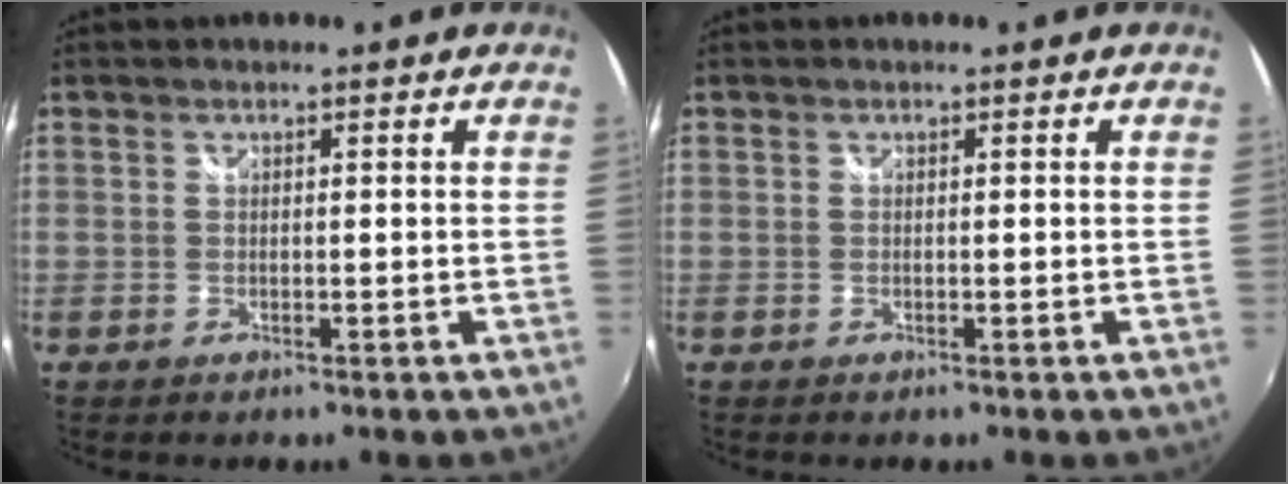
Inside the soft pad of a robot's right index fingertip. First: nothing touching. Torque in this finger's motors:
{"motor_torque": [0.00, 0.00, 0.00, 0.00]}